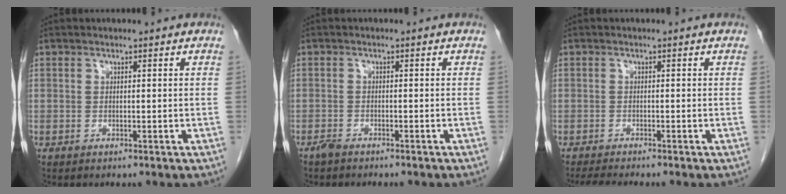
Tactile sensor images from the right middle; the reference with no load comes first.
{"total": 2.6, "force": [-2.3, 0.6, 1.2], "torque": [-0.024, -0.004, -0.028]}
{"total": 4.0, "force": [-3.5, -0.1, 1.9], "torque": [-0.032, -0.013, -0.057]}